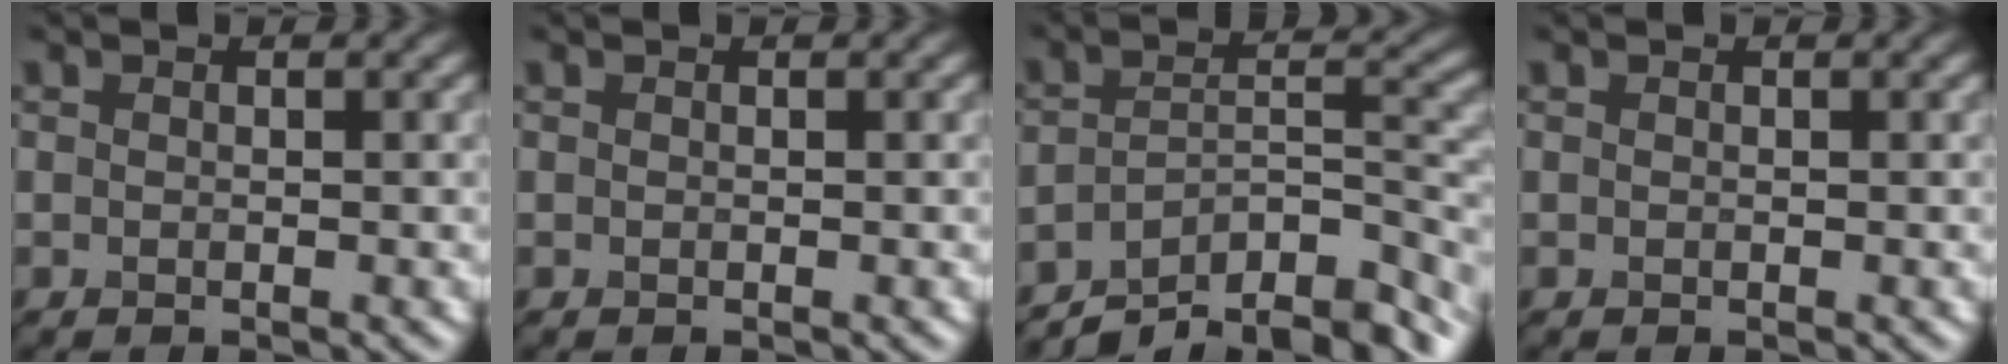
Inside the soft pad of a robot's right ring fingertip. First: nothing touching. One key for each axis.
{"total": 0.0}
{"total": 9.7, "fx": -7.4, "fy": 3.1, "fz": 5.4, "tx": -0.074, "ty": 0.000, "tz": -0.121}
{"total": 0.0}